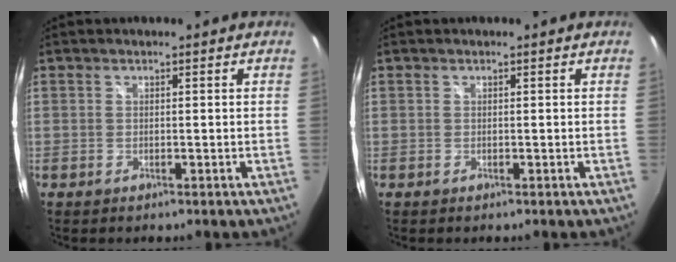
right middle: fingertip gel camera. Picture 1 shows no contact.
{"total": 0.0}